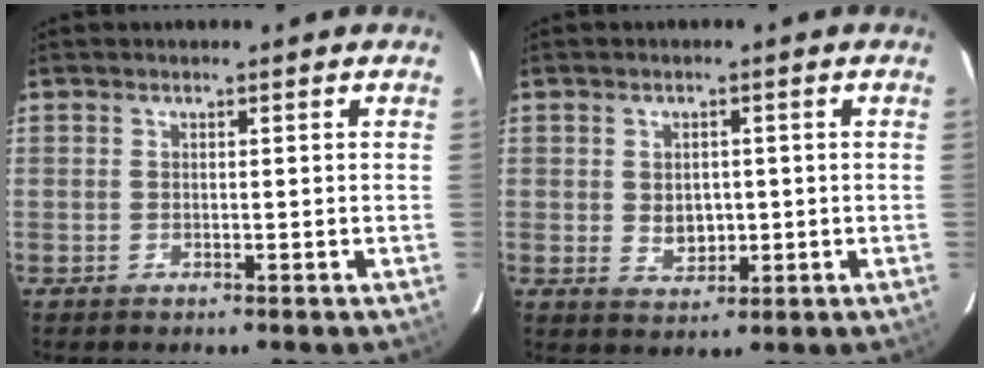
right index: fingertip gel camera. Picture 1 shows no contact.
{"total": 4.1, "force": [-0.1, 3.3, 2.5], "torque": [-0.041, 0.000, 0.006]}